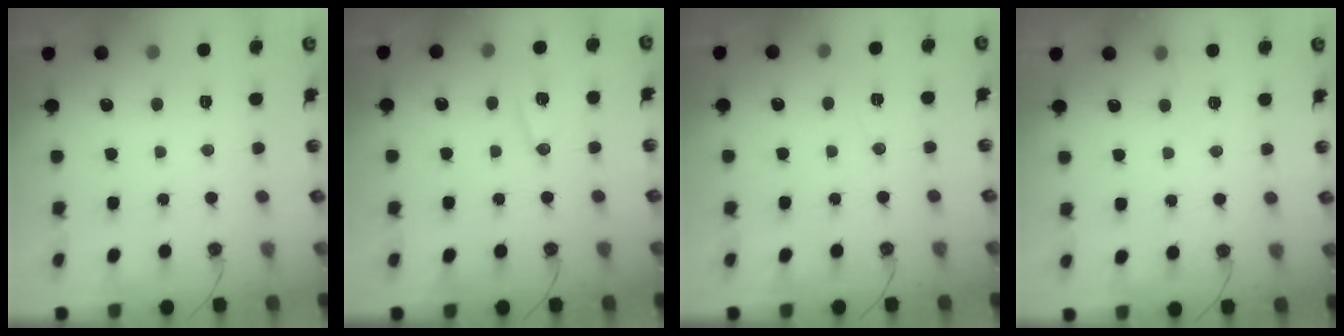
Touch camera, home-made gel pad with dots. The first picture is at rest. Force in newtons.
{"total": 9.5, "press": 9.2, "slide": 2.5}
{"total": 5.3, "press": 3.0, "slide": 4.4}
{"total": 5.0, "press": 2.7, "slide": 4.2}